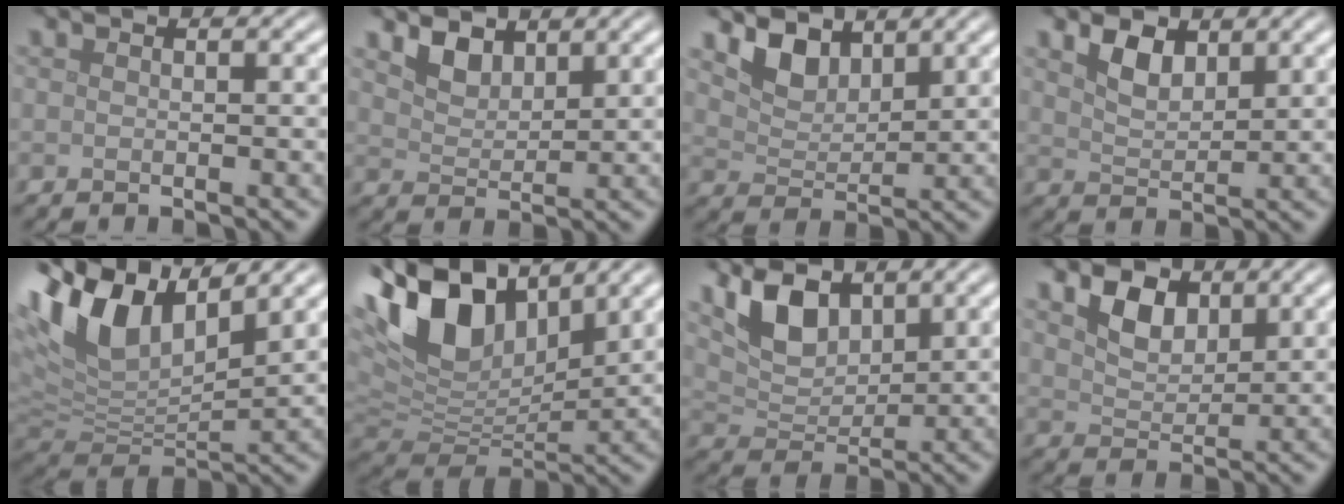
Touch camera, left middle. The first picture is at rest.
{"total": 2.7, "force": [2.0, 1.4, 1.1], "torque": [-0.031, -0.003, 0.037]}
{"total": 3.4, "force": [2.7, 1.7, 1.3], "torque": [-0.037, -0.008, 0.046]}
{"total": 2.9, "force": [1.8, 1.6, 1.7], "torque": [-0.038, 0.000, 0.036]}
{"total": 10.9, "force": [5.8, 5.2, 7.6], "torque": [-0.162, 0.019, 0.105]}
{"total": 12.3, "force": [6.5, 6.7, 8.1], "torque": [-0.175, 0.025, 0.113]}
{"total": 4.9, "force": [2.9, 2.6, 2.9], "torque": [-0.065, -0.006, 0.052]}
{"total": 3.7, "force": [1.9, 2.4, 2.0], "torque": [-0.048, 0.001, 0.032]}